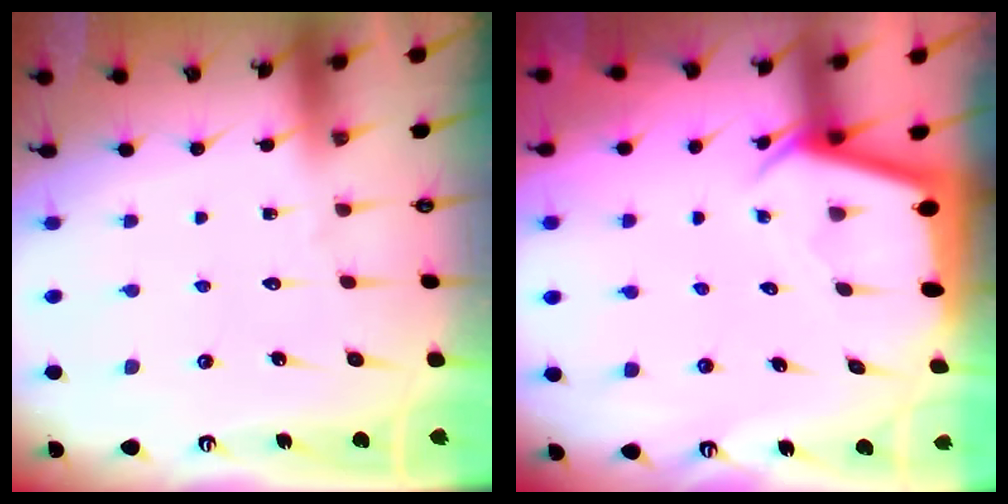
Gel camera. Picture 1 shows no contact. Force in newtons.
{"total": 2.6, "press": 2.6, "slide": 0.3}